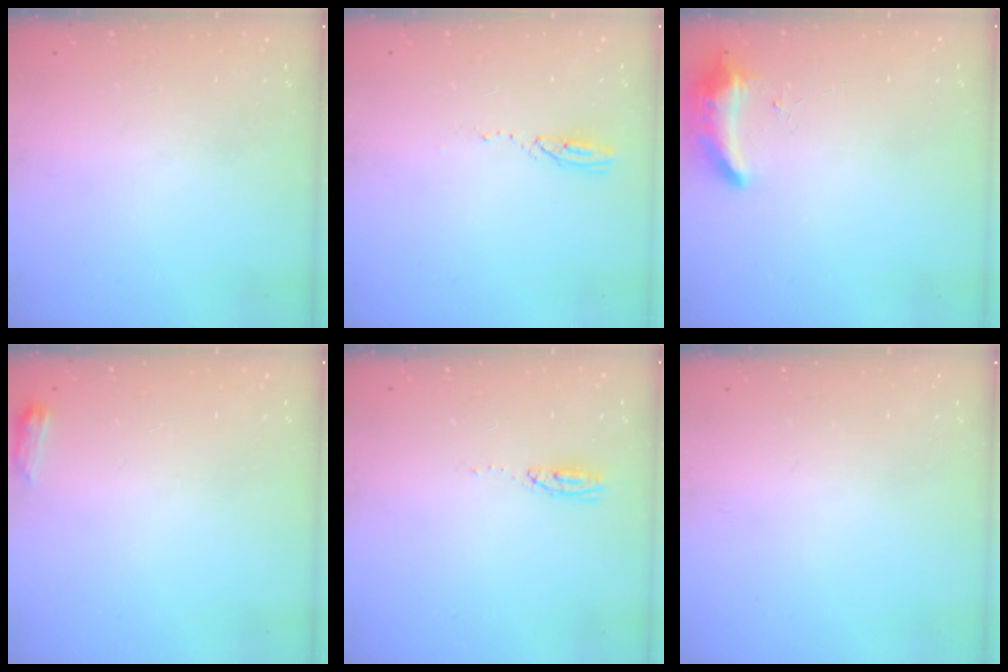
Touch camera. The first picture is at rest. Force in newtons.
{"total": 3.7, "press": 3.7, "slide": 0.4}
{"total": 8.3, "press": 8.3, "slide": 0.4}
{"total": 3.4, "press": 3.4, "slide": 0.5}
{"total": 3.6, "press": 3.2, "slide": 1.5}
{"total": 0.0}